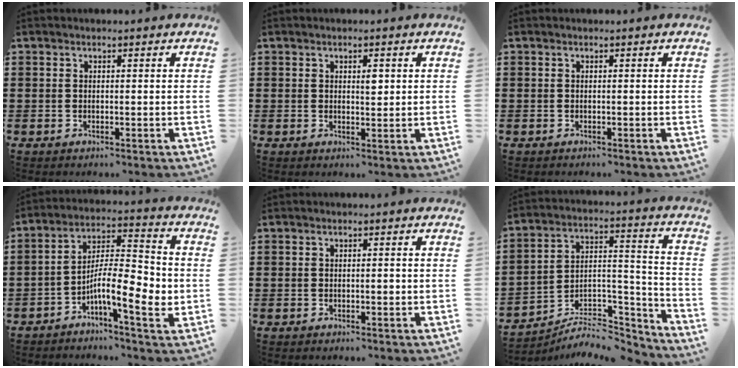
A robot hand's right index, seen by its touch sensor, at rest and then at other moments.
{"total": 2.1, "force": [0.7, 0.9, 1.8], "torque": [-0.029, 0.003, 0.009]}
{"total": 0.0}
{"total": 10.3, "force": [-3.4, 2.4, 9.5], "torque": [-0.173, -0.003, -0.060]}
{"total": 0.8, "force": [-0.2, 0.3, 0.8], "torque": [-0.014, -0.003, -0.003]}
{"total": 6.4, "force": [-5.4, 2.6, 2.2], "torque": [-0.031, 0.010, -0.103]}